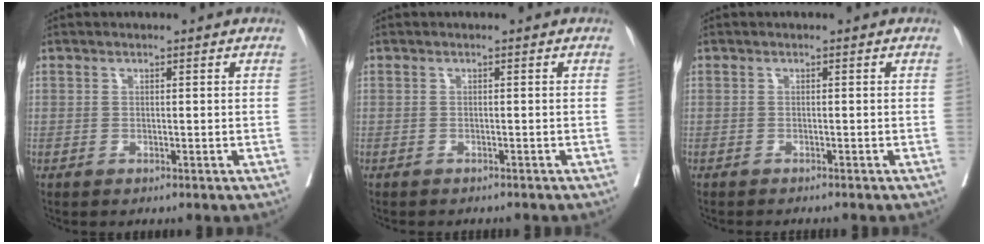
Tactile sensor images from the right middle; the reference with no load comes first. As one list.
[{"total": 3.8, "force": [-3.4, 0.8, 1.4], "torque": [-0.016, -0.003, -0.042]}, {"total": 3.2, "force": [-2.9, 0.0, 1.3], "torque": [-0.011, -0.002, -0.039]}]